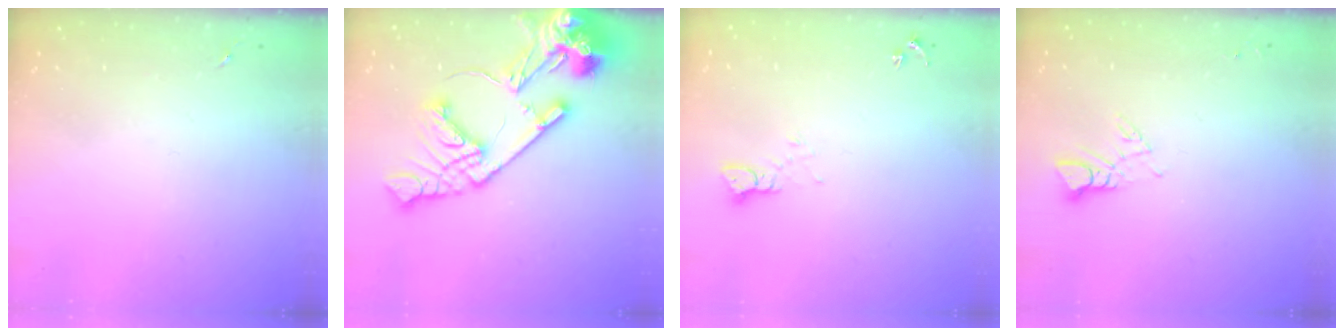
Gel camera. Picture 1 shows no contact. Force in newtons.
{"total": 20.6, "press": 20.5, "slide": 2.7}
{"total": 3.7, "press": 3.7, "slide": 0.3}
{"total": 3.8, "press": 3.8, "slide": 0.2}